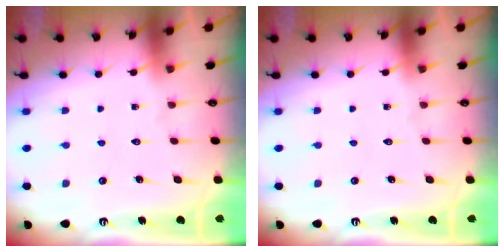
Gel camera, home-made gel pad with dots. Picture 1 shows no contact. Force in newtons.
{"total": 0.0}